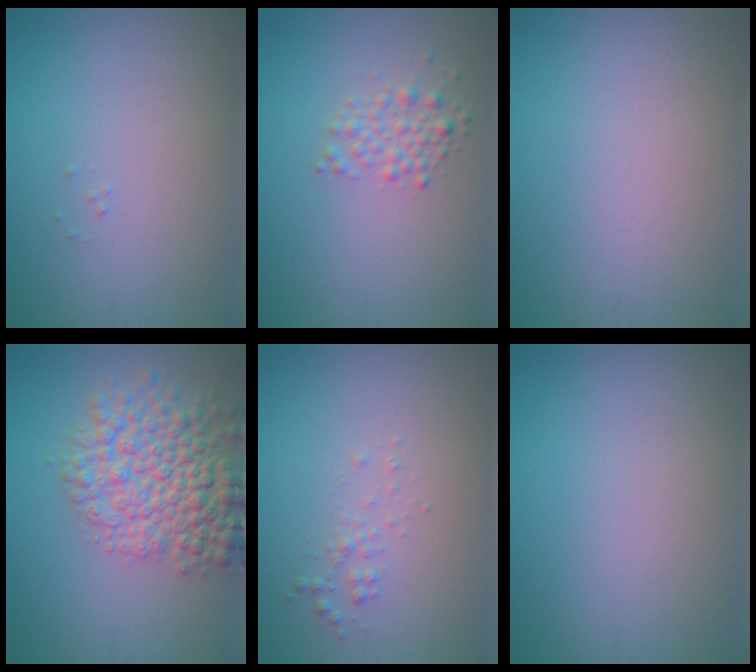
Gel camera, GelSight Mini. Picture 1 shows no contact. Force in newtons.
{"total": 2.1, "press": 2.1, "slide": 0.0}
{"total": 0.0}
{"total": 7.5, "press": 7.5, "slide": 0.3}
{"total": 0.9, "press": 0.9, "slide": 0.0}
{"total": 0.0}